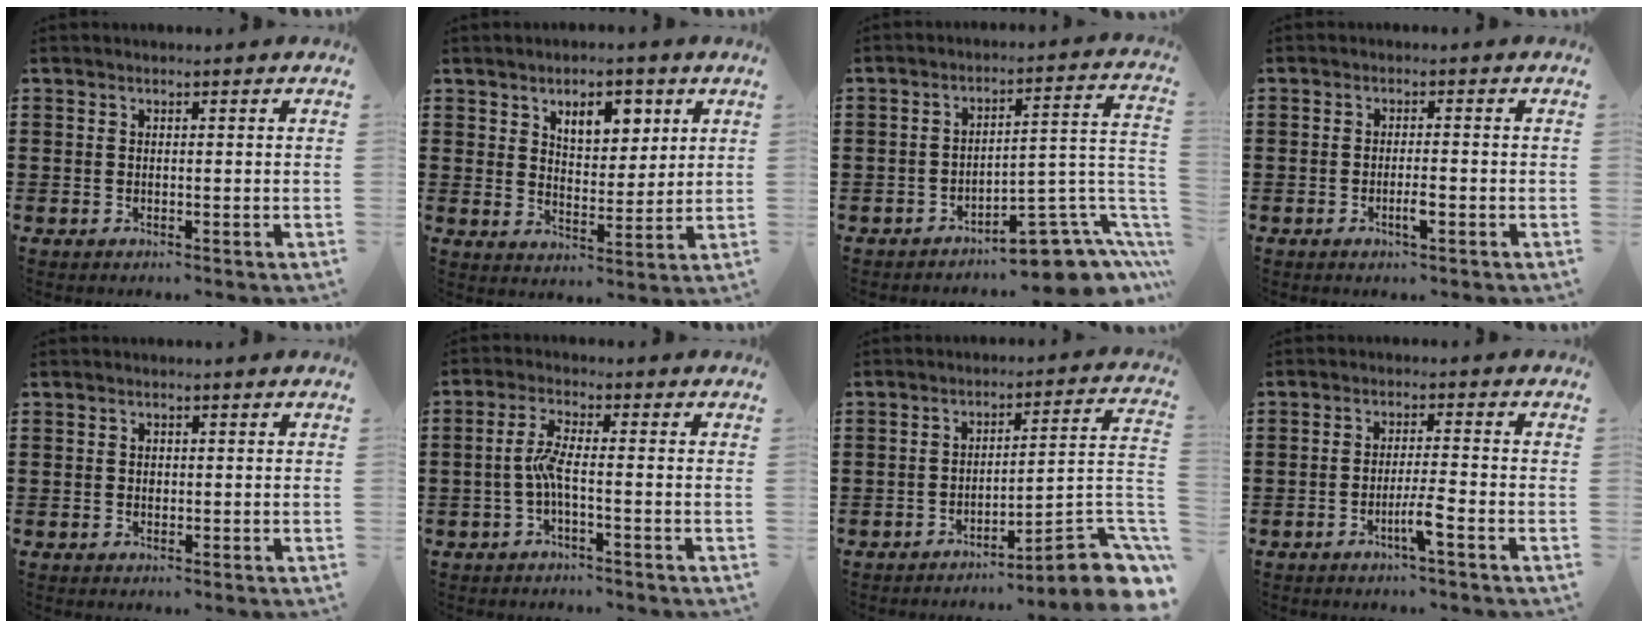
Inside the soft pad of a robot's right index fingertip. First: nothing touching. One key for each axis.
{"total": 6.3, "fx": 3.5, "fy": 3.5, "fz": 3.9, "tx": -0.065, "ty": 0.006, "tz": 0.056}
{"total": 8.2, "fx": -6.5, "fy": 2.2, "fz": 4.4, "tx": -0.054, "ty": 0.009, "tz": -0.122}
{"total": 2.5, "fx": -1.0, "fy": 0.4, "fz": 2.2, "tx": -0.038, "ty": 0.002, "tz": -0.019}
{"total": 0.6, "fx": 0.1, "fy": 0.5, "fz": 0.3, "tx": -0.008, "ty": 0.001, "tz": 0.002}
{"total": 4.0, "fx": -1.3, "fy": 0.5, "fz": 3.8, "tx": -0.086, "ty": -0.003, "tz": -0.031}
{"total": 7.4, "fx": -5.1, "fy": 0.8, "fz": 5.3, "tx": -0.076, "ty": -0.014, "tz": -0.100}
{"total": 4.0, "fx": -2.2, "fy": -0.2, "fz": 3.4, "tx": -0.064, "ty": -0.008, "tz": -0.041}